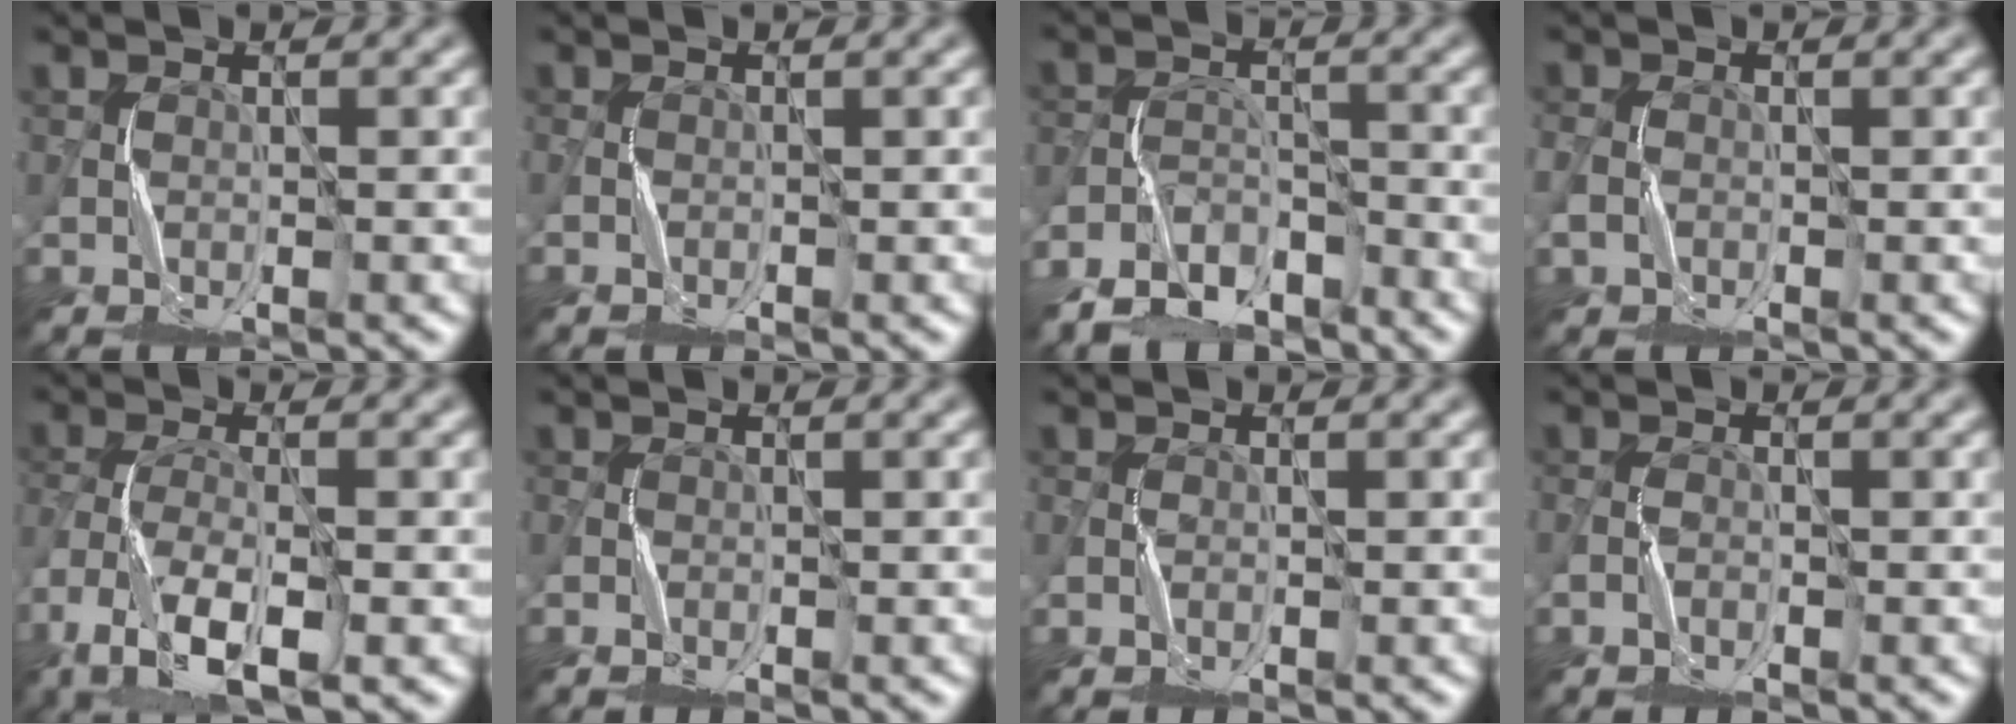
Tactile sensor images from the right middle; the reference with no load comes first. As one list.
[{"total": 0.8, "force": [-0.4, 0.2, 0.7], "torque": [-0.017, 0.002, -0.008]}, {"total": 6.0, "force": [-4.7, 2.7, 2.5], "torque": [-0.043, -0.004, -0.096]}, {"total": 1.9, "force": [-0.6, 1.4, 1.1], "torque": [-0.030, 0.000, -0.014]}, {"total": 7.8, "force": [-4.2, 2.9, 6.0], "torque": [-0.135, -0.010, -0.086]}, {"total": 1.1, "force": [-0.7, 0.3, 0.8], "torque": [-0.020, 0.002, -0.016]}, {"total": 0.8, "force": [-0.4, 0.3, 0.6], "torque": [-0.016, 0.003, -0.011]}, {"total": 1.2, "force": [-0.7, 0.3, 0.9], "torque": [-0.022, 0.003, -0.018]}]